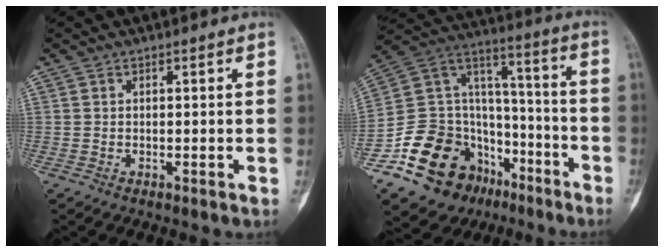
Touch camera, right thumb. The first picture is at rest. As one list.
[{"total": 24.4, "force": [-13.1, 17.3, 11.2], "torque": [-0.166, 0.126, -0.207]}]